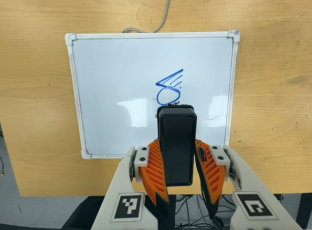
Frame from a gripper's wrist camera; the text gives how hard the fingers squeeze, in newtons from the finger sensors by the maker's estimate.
{"total": 7.0, "left": 5.4, "right": 8.6}